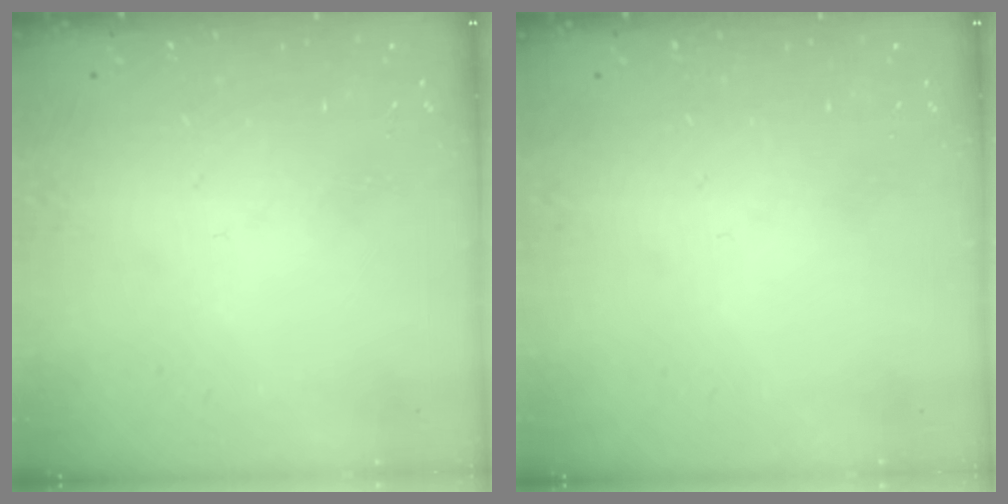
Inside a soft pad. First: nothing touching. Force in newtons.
{"total": 0.0}